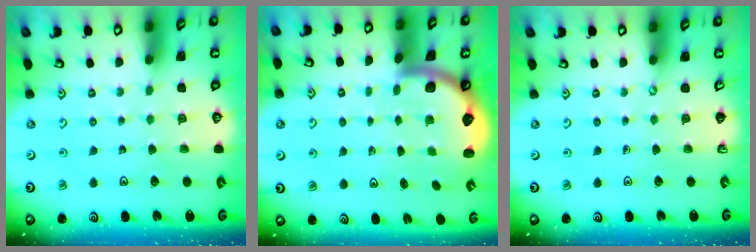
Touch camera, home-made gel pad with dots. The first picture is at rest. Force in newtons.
{"total": 2.2, "press": 2.2, "slide": 0.3}
{"total": 0.0}